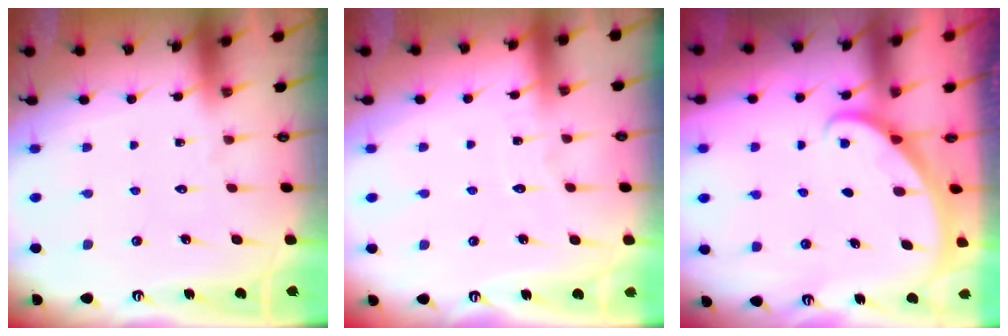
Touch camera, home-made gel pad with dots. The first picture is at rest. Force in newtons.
{"total": 2.2, "press": 2.1, "slide": 0.3}
{"total": 1.6, "press": 1.6, "slide": 0.0}